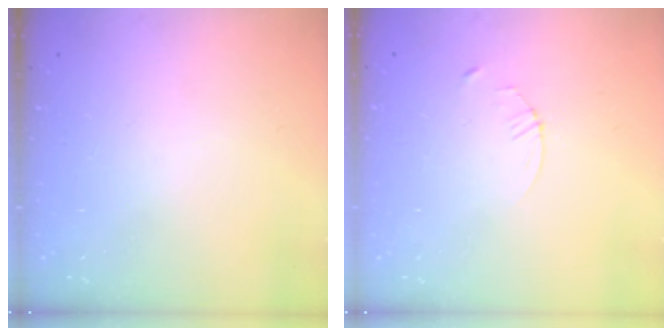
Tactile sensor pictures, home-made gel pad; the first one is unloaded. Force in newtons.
{"total": 2.3, "press": 2.3, "slide": 0.3}